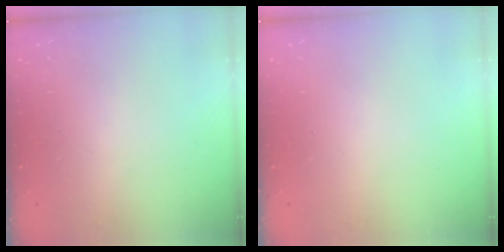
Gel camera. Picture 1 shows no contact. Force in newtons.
{"total": 0.0}